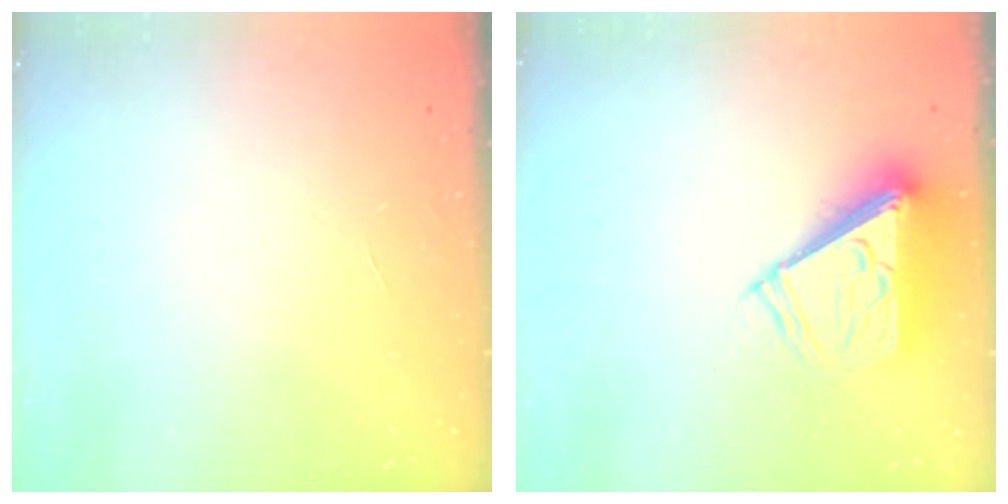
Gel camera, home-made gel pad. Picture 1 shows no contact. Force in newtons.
{"total": 9.0, "press": 9.0, "slide": 0.6}